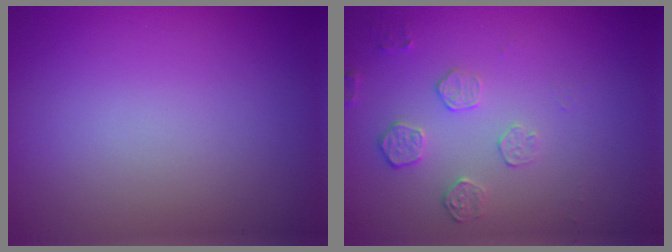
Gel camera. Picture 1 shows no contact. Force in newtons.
{"total": 1.8, "press": 1.2, "slide": 1.3}